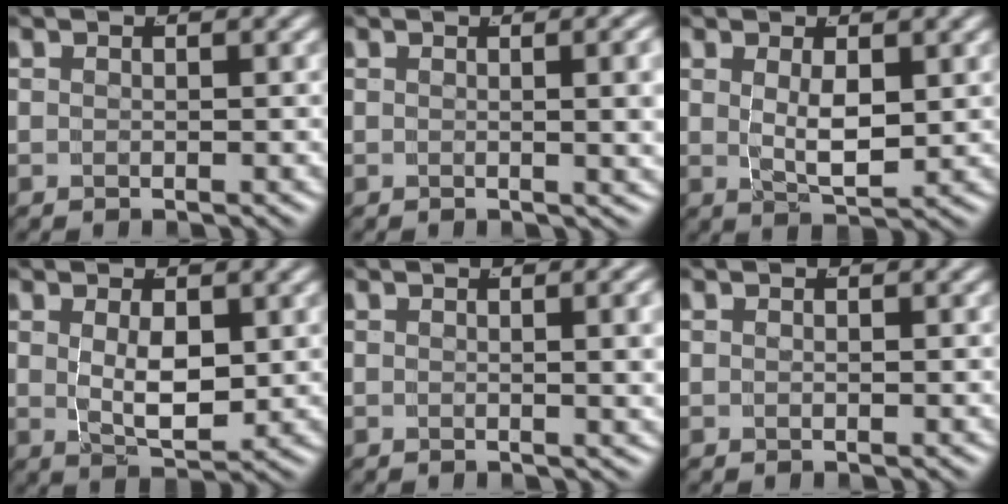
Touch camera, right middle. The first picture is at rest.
{"total": 3.3, "force": [0.8, 0.4, 3.1], "torque": [-0.019, 0.012, 0.004]}
{"total": 3.1, "force": [0.4, 0.8, 3.0], "torque": [-0.052, -0.018, 0.020]}
{"total": 3.8, "force": [0.3, 1.4, 3.5], "torque": [-0.056, -0.022, 0.018]}
{"total": 2.4, "force": [0.7, 0.1, 2.3], "torque": [-0.015, 0.008, 0.005]}
{"total": 0.0}